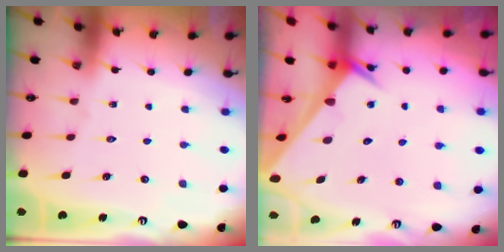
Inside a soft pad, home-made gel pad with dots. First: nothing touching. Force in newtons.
{"total": 2.6, "press": 2.6, "slide": 0.1}